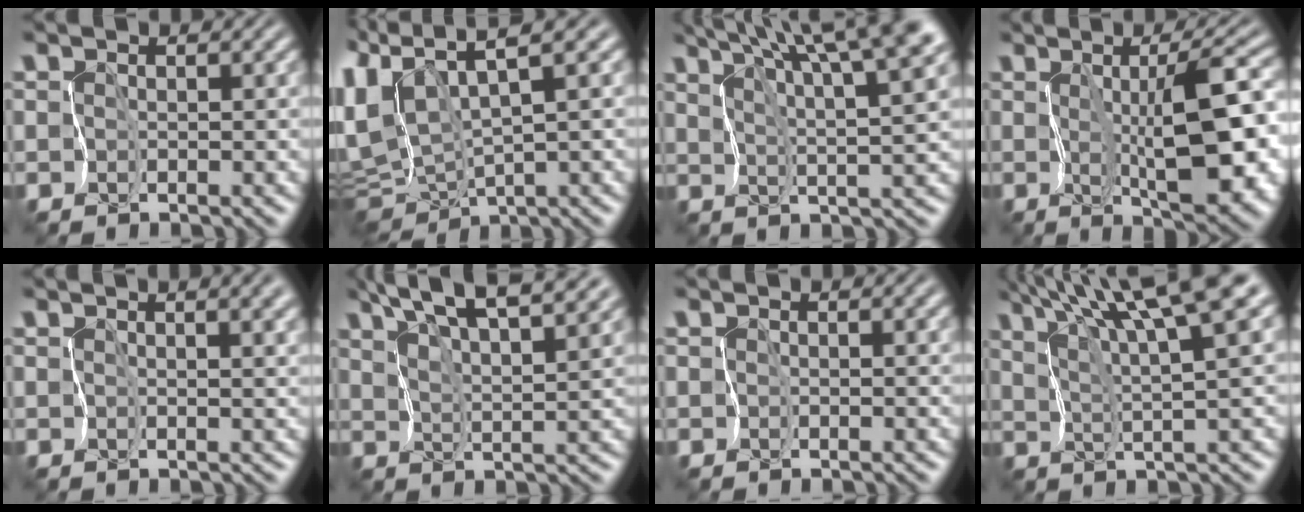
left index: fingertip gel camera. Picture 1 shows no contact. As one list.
[{"total": 6.8, "force": [1.7, 2.8, 6.0], "torque": [-0.132, -0.003, 0.046]}, {"total": 11.8, "force": [7.8, 2.8, 8.4], "torque": [-0.128, 0.032, 0.095]}, {"total": 9.0, "force": [-0.1, 2.3, 8.7], "torque": [-0.130, 0.007, -0.002]}, {"total": 6.6, "force": [3.3, 2.9, 4.8], "torque": [-0.054, 0.025, 0.038]}, {"total": 10.2, "force": [7.9, 2.5, 5.9], "torque": [-0.106, 0.024, 0.099]}, {"total": 1.2, "force": [0.5, 0.5, 1.0], "torque": [-0.011, -0.003, 0.009]}, {"total": 10.0, "force": [6.7, 1.1, 7.3], "torque": [-0.117, 0.021, 0.105]}]